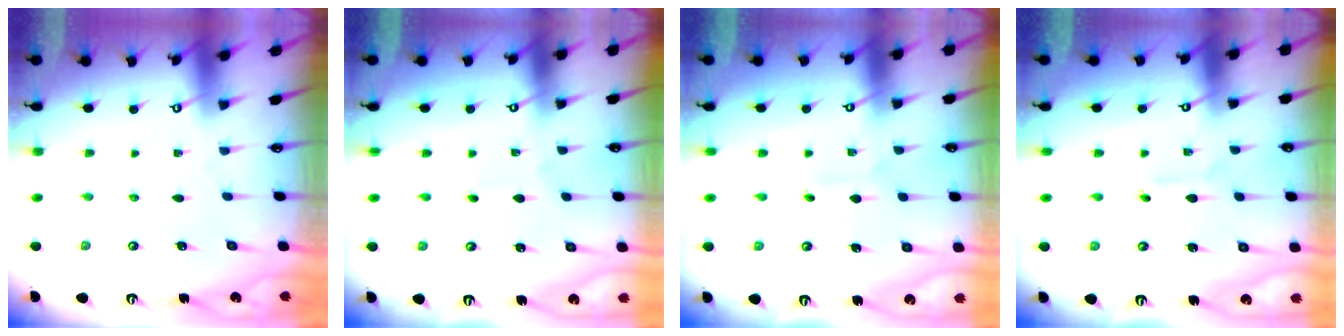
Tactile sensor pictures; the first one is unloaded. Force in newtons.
{"total": 1.8, "press": 1.8, "slide": 0.2}
{"total": 2.3, "press": 2.3, "slide": 0.2}
{"total": 2.5, "press": 2.4, "slide": 0.2}